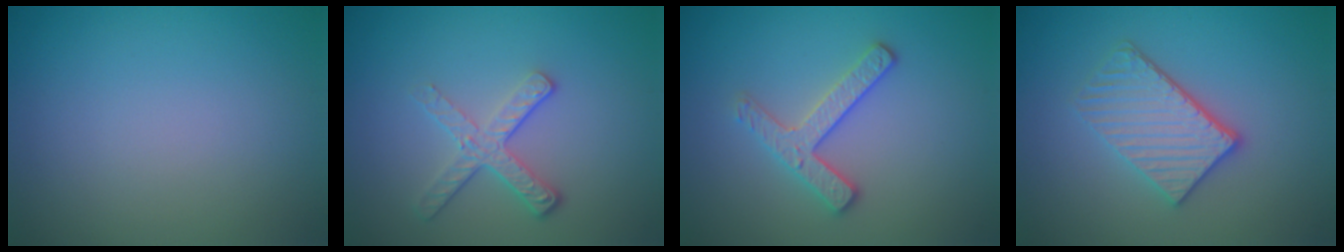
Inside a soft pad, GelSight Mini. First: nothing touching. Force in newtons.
{"total": 3.2, "press": 2.5, "slide": 2.0}
{"total": 2.8, "press": 2.6, "slide": 1.1}
{"total": 3.8, "press": 3.2, "slide": 2.0}